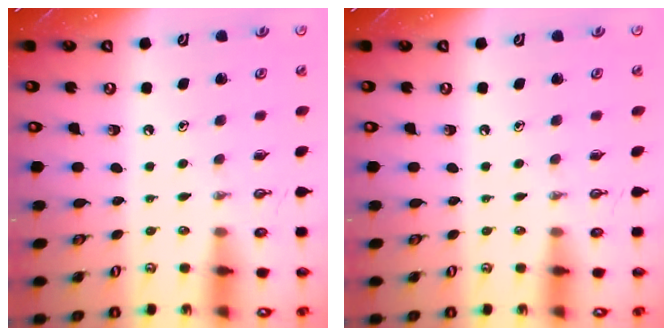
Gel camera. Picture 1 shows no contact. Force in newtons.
{"total": 0.0}